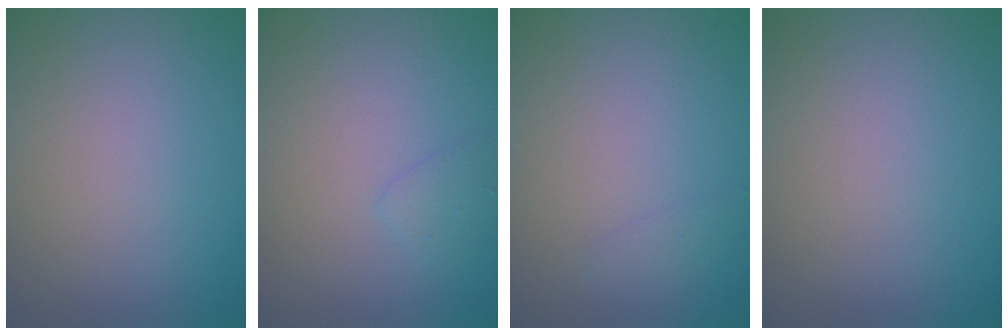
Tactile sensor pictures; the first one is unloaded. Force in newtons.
{"total": 1.2, "press": 1.2, "slide": 0.0}
{"total": 0.8, "press": 0.8, "slide": 0.0}
{"total": 0.0}